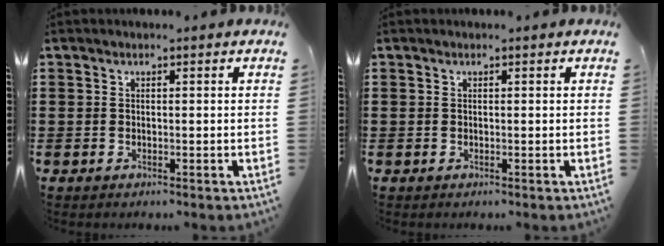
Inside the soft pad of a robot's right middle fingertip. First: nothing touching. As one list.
[{"total": 0.0}]